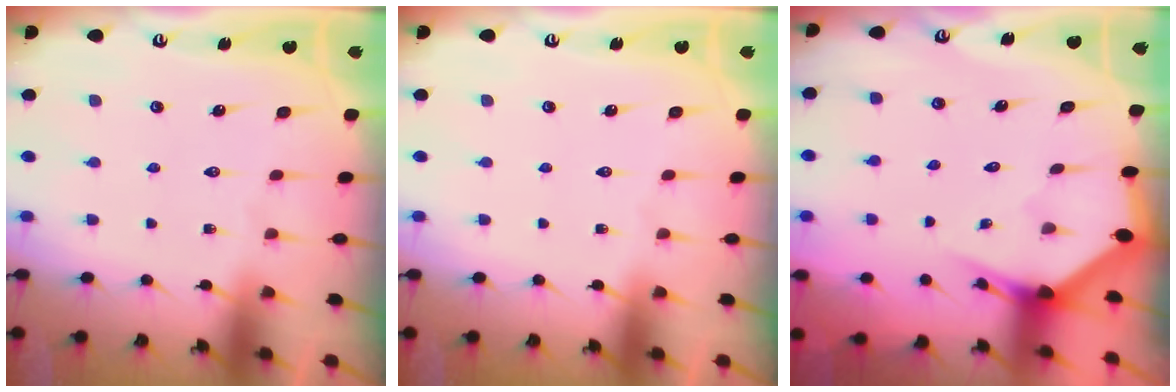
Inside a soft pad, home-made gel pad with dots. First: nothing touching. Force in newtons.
{"total": 0.0}
{"total": 2.9, "press": 2.9, "slide": 0.2}